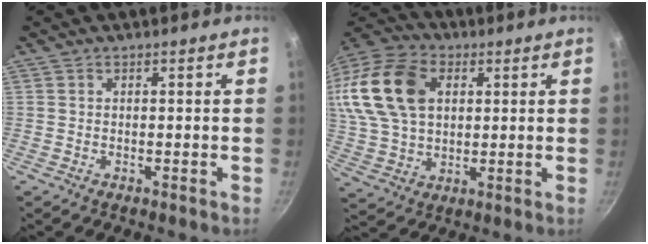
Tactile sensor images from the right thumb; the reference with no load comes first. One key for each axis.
{"total": 22.5, "fx": 5.7, "fy": 15.3, "fz": 15.5, "tx": -0.316, "ty": 0.017, "tz": 0.101}